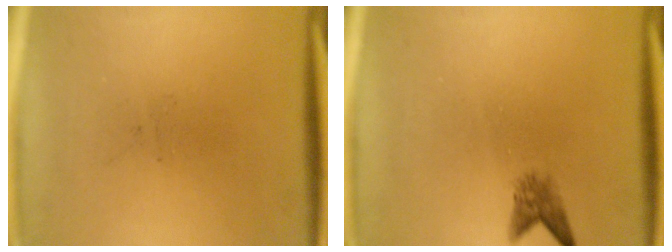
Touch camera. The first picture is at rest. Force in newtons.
{"total": 2.0}